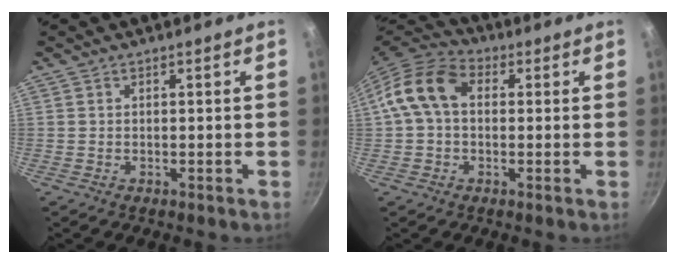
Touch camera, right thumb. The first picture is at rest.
{"total": 11.5, "force": [1.6, 8.0, 8.1], "torque": [-0.153, 0.035, 0.018]}